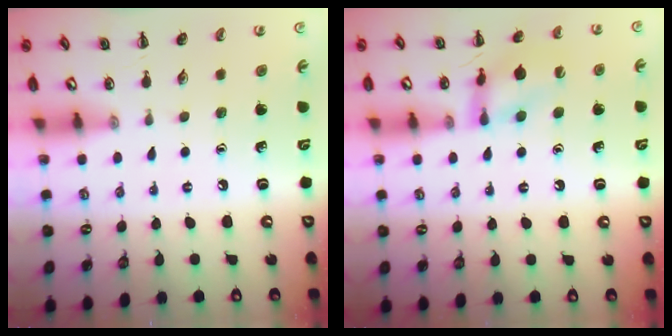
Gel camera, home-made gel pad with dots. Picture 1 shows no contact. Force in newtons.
{"total": 13.7, "press": 13.6, "slide": 2.0}